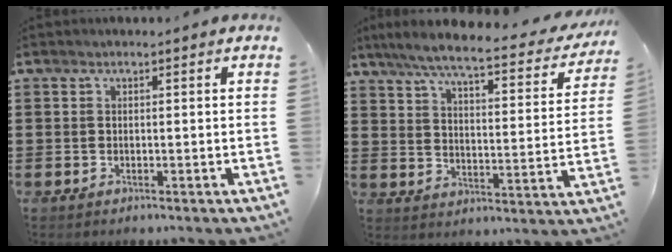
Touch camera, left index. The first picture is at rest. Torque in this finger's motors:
{"motor_torque": [2.14, 0.00, 0.60, 0.08]}